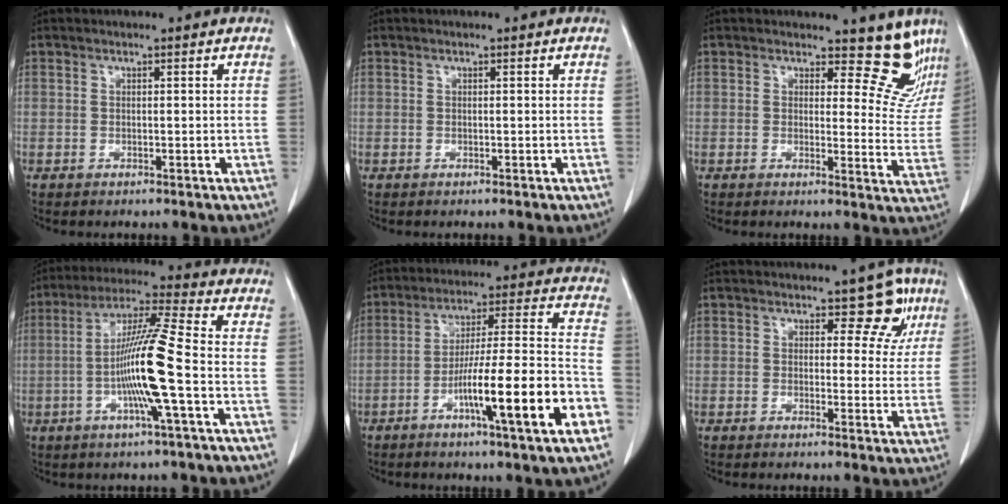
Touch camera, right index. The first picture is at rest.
{"total": 0.0}
{"total": 10.4, "force": [9.4, 4.2, 1.8], "torque": [0.018, -0.038, 0.074]}
{"total": 12.6, "force": [-2.6, -0.8, 12.3], "torque": [-0.232, -0.001, -0.056]}
{"total": 17.6, "force": [-7.2, 0.5, 16.0], "torque": [-0.244, 0.003, -0.112]}
{"total": 5.9, "force": [3.3, 3.6, 3.4], "torque": [-0.012, 0.004, 0.028]}